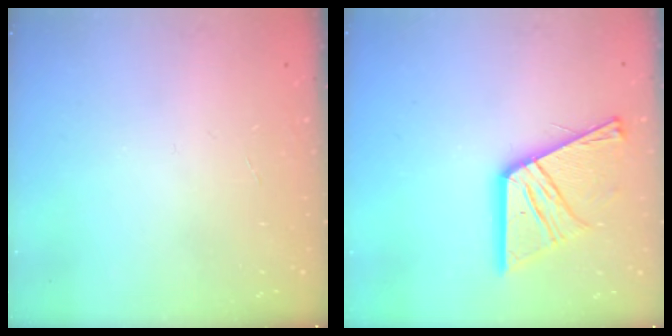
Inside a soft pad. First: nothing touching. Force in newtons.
{"total": 17.3, "press": 17.2, "slide": 1.7}